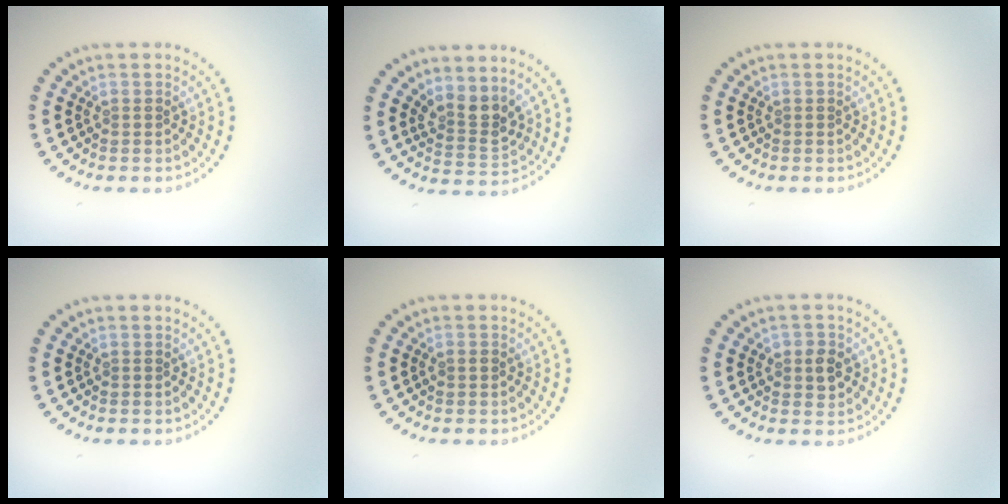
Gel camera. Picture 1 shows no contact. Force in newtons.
{"total": 2.9, "press": 2.2, "slide": 1.9}
{"total": 0.0}
{"total": 0.0}
{"total": 0.8, "press": 0.8, "slide": 0.2}
{"total": 2.0, "press": 1.9, "slide": 0.4}